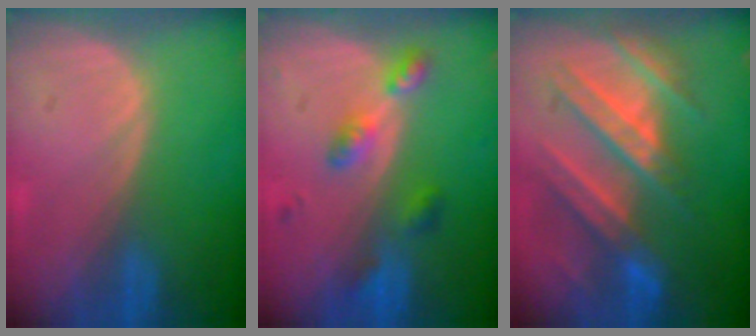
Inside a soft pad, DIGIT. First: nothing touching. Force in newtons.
{"total": 4.6, "press": 4.6, "slide": 0.6}
{"total": 9.9, "press": 9.6, "slide": 2.3}